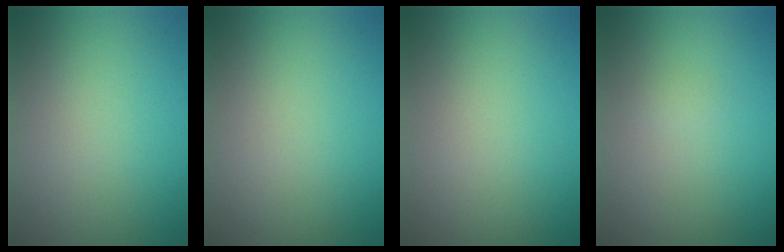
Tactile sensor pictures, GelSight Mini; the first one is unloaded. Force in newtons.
{"total": 0.0}
{"total": 0.0}
{"total": 0.5, "press": 0.5, "slide": 0.1}